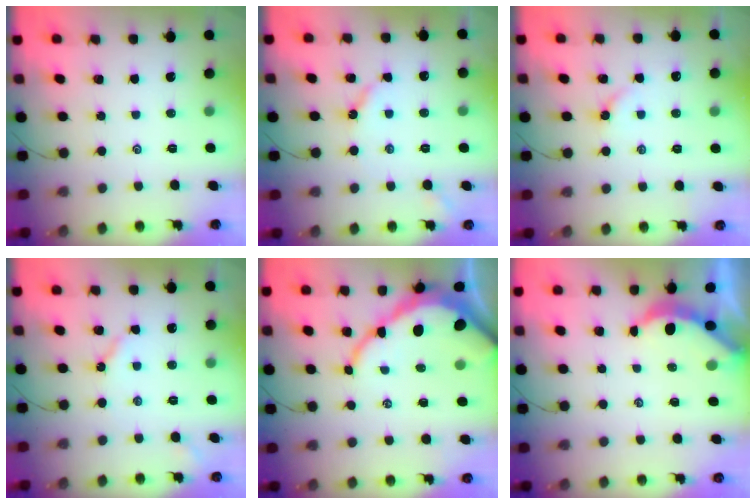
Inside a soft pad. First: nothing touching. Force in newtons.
{"total": 4.5, "press": 4.5, "slide": 0.6}
{"total": 3.8, "press": 3.8, "slide": 0.7}
{"total": 3.9, "press": 3.9, "slide": 0.2}
{"total": 12.0, "press": 11.9, "slide": 1.3}
{"total": 3.9, "press": 3.9, "slide": 0.5}